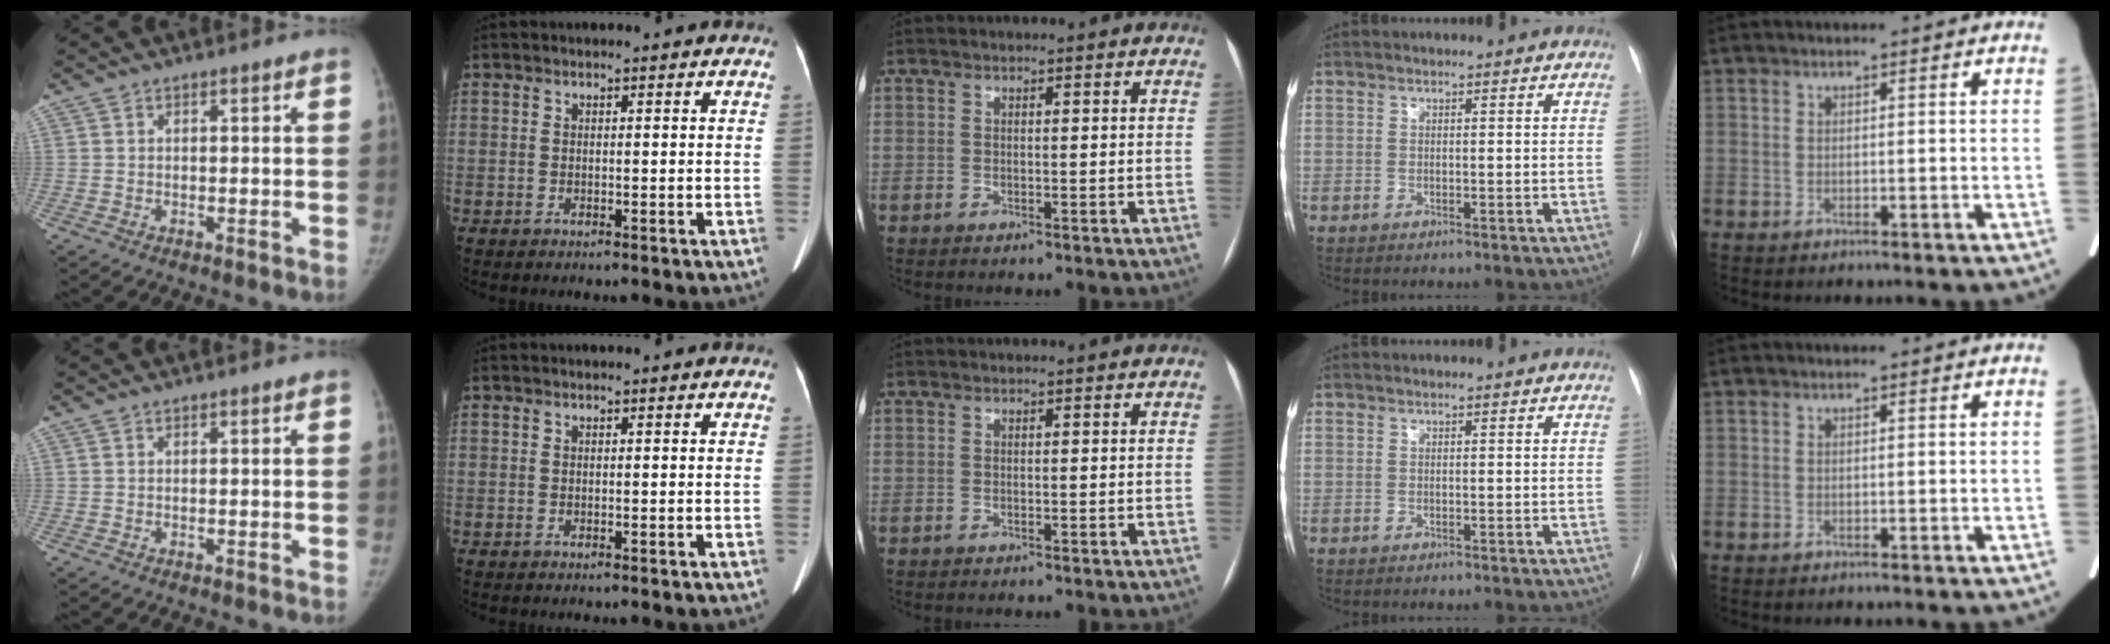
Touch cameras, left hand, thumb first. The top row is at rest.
{}